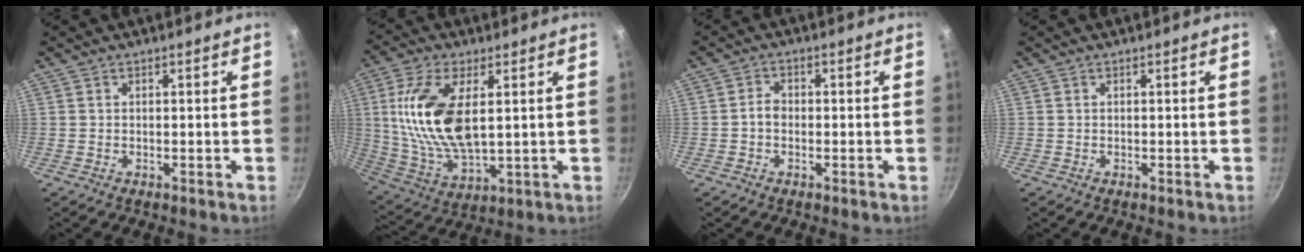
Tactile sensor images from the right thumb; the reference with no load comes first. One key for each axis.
{"total": 16.8, "fx": 3.3, "fy": 8.0, "fz": 14.4, "tx": -0.279, "ty": -0.012, "tz": 0.070}
{"total": 2.4, "fx": -0.5, "fy": 1.8, "fz": 1.5, "tx": -0.019, "ty": 0.012, "tz": -0.011}
{"total": 0.0}